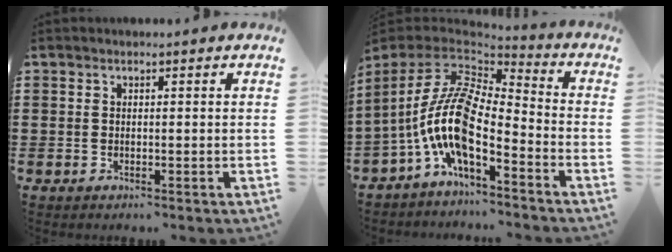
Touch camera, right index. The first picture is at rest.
{"total": 12.0, "force": [-3.9, 4.3, 10.5], "torque": [-0.253, -0.017, -0.093]}